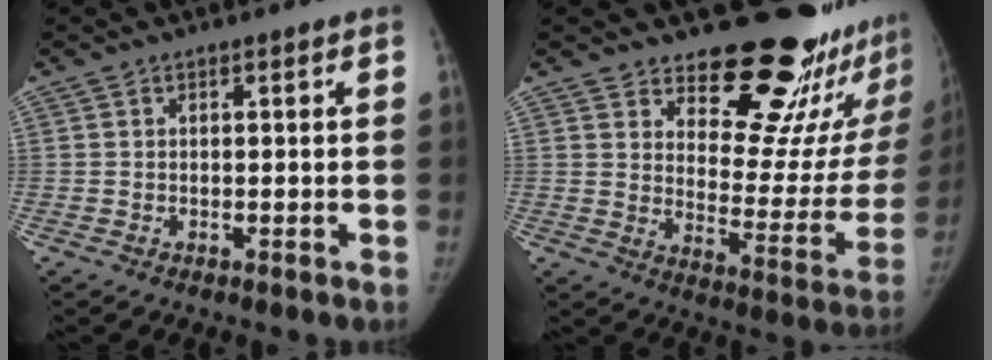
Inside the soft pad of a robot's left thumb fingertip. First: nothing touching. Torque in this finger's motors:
{"motor_torque": [2.01, 0.49, 1.14, -1.34, 0.20]}